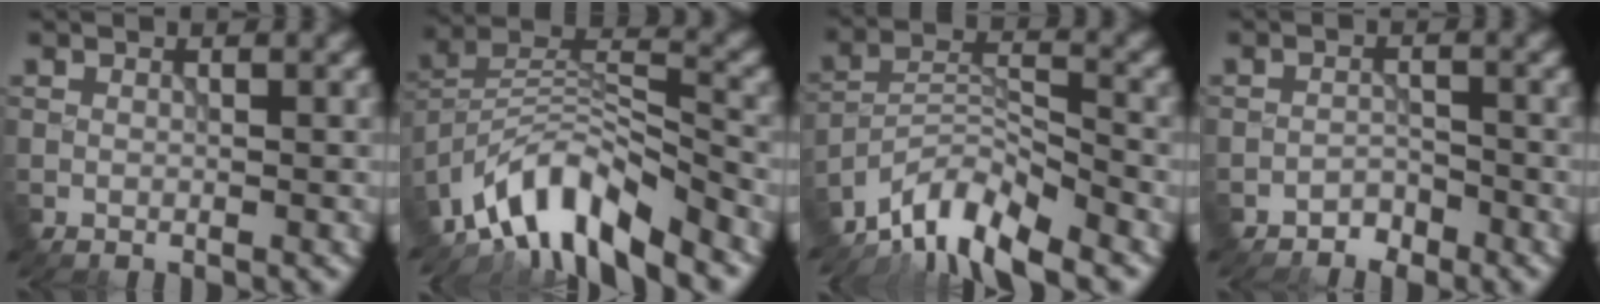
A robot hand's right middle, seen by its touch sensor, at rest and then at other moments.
{"total": 9.3, "force": [-7.1, 2.8, 5.4], "torque": [-0.084, 0.000, -0.142]}
{"total": 7.1, "force": [-6.0, 1.5, 3.3], "torque": [-0.053, -0.004, -0.125]}
{"total": 1.6, "force": [-1.5, 0.6, 0.2], "torque": [0.001, 0.006, -0.029]}